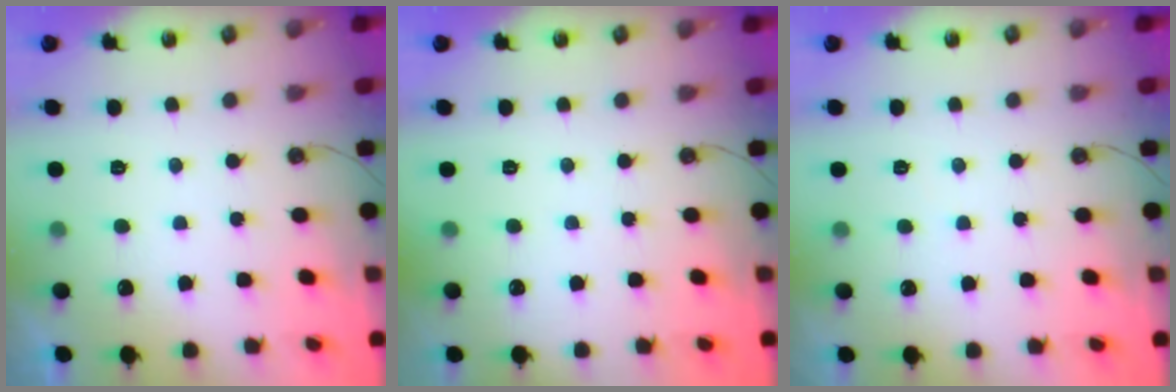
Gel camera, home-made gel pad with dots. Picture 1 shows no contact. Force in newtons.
{"total": 0.0}
{"total": 2.4, "press": 2.3, "slide": 0.4}